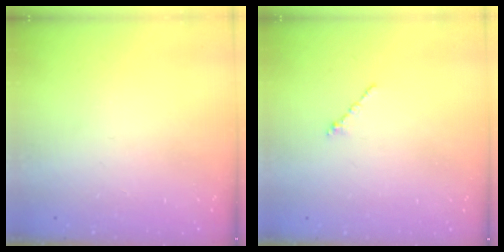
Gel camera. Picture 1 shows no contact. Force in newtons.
{"total": 1.2, "press": 1.1, "slide": 0.5}